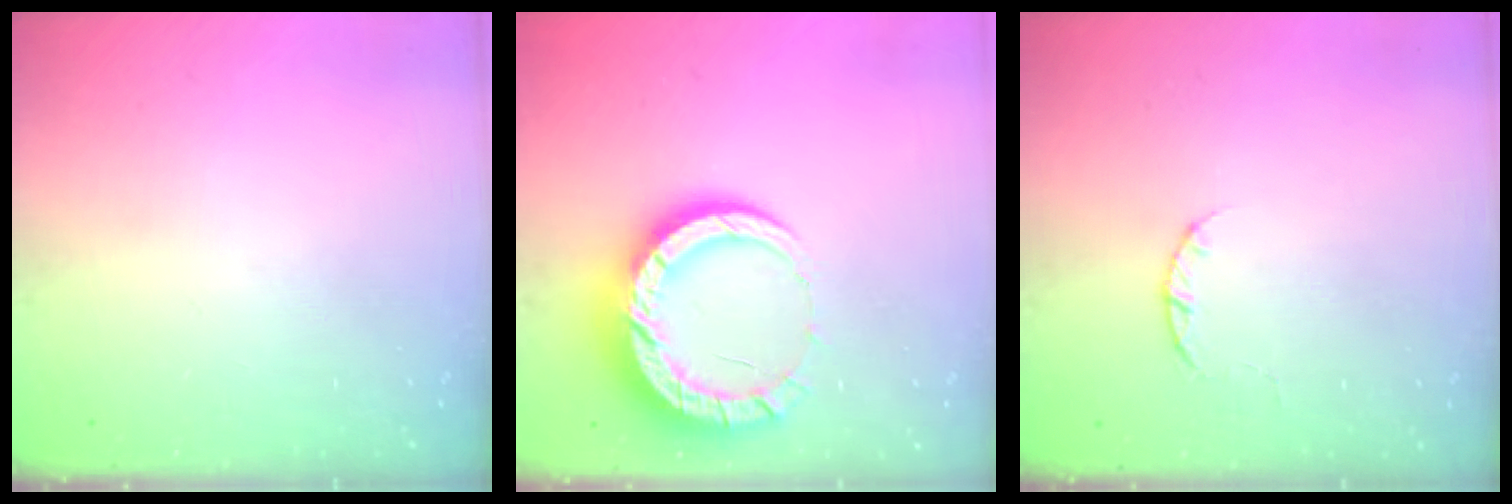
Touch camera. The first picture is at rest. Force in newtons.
{"total": 14.0, "press": 14.0, "slide": 1.3}
{"total": 2.5, "press": 2.4, "slide": 0.4}